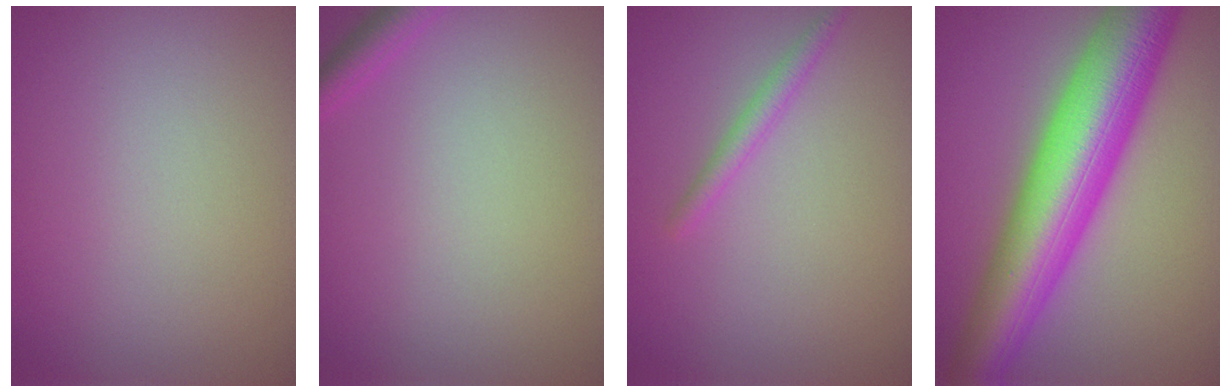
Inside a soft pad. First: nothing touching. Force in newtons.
{"total": 1.7, "press": 1.7, "slide": 0.1}
{"total": 1.5, "press": 1.5, "slide": 0.1}
{"total": 11.3, "press": 11.3, "slide": 0.1}